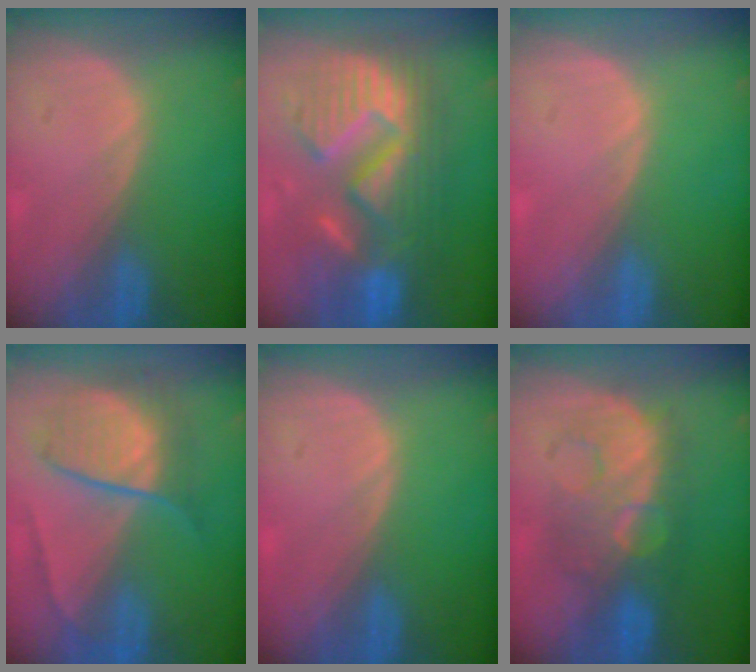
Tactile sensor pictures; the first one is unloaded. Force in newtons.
{"total": 13.2, "press": 13.1, "slide": 1.3}
{"total": 0.0}
{"total": 7.5, "press": 7.5, "slide": 0.3}
{"total": 0.0}
{"total": 8.2, "press": 8.2, "slide": 0.0}